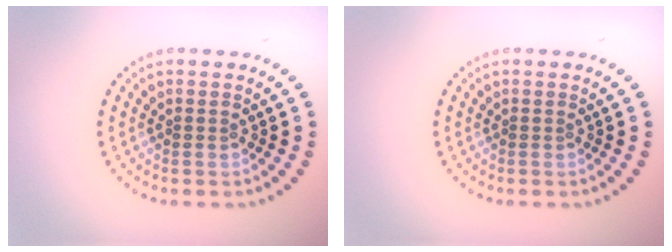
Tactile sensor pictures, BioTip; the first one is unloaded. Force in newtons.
{"total": 0.0}